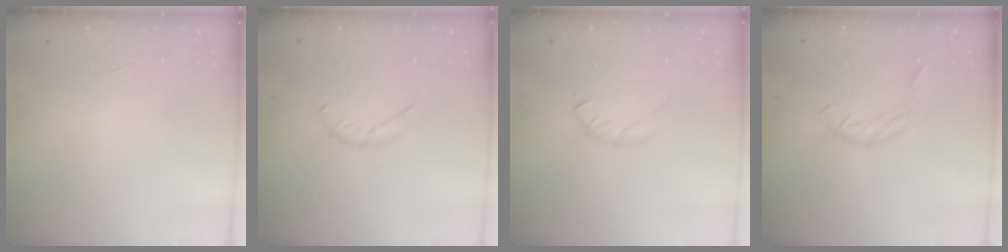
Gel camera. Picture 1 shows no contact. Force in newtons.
{"total": 3.9, "press": 3.8, "slide": 0.7}
{"total": 3.8, "press": 3.7, "slide": 1.0}
{"total": 7.1, "press": 7.1, "slide": 1.1}